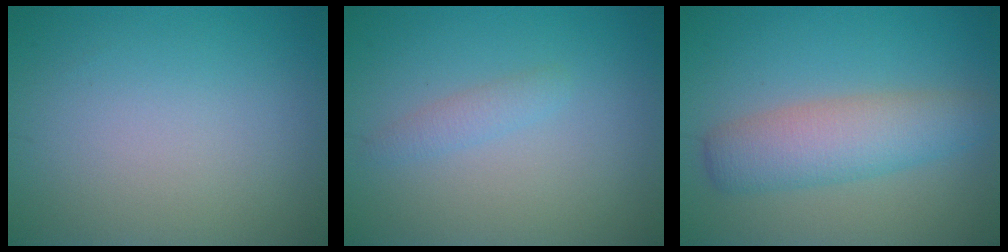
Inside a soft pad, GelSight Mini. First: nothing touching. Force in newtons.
{"total": 1.3, "press": 1.3, "slide": 0.0}
{"total": 4.9, "press": 4.9, "slide": 0.1}